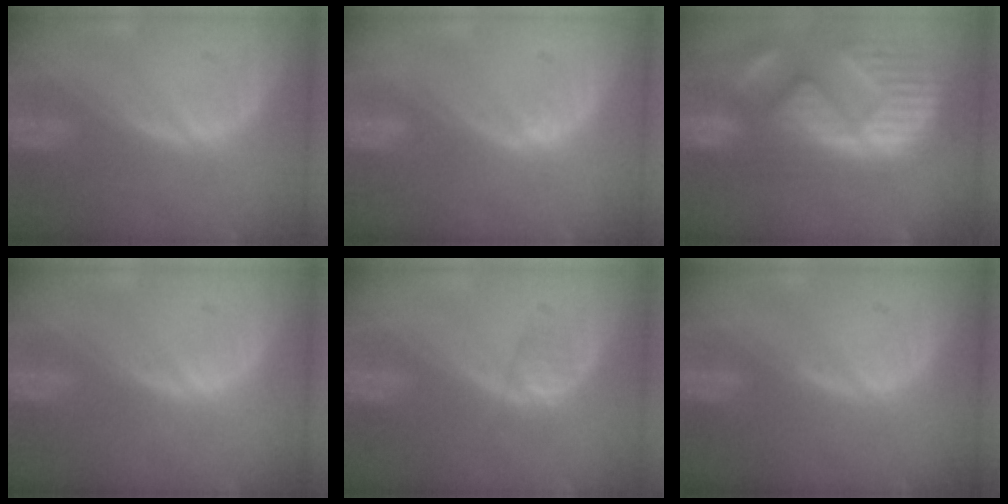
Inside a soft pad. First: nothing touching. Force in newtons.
{"total": 1.0, "press": 0.8, "slide": 0.6}
{"total": 13.9, "press": 12.0, "slide": 7.0}
{"total": 0.0}
{"total": 2.2, "press": 2.0, "slide": 0.9}
{"total": 0.0}